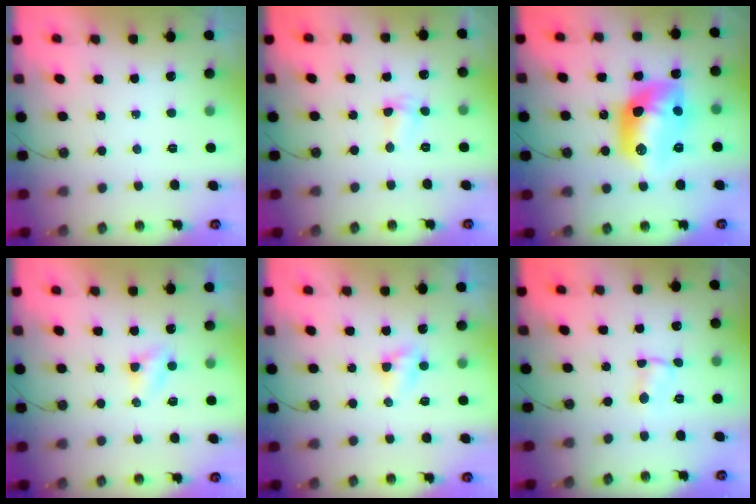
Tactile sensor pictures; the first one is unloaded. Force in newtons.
{"total": 1.9, "press": 1.8, "slide": 0.5}
{"total": 15.9, "press": 15.8, "slide": 1.4}
{"total": 2.7, "press": 2.7, "slide": 0.3}
{"total": 5.0, "press": 3.5, "slide": 3.6}
{"total": 1.0, "press": 1.0, "slide": 0.2}